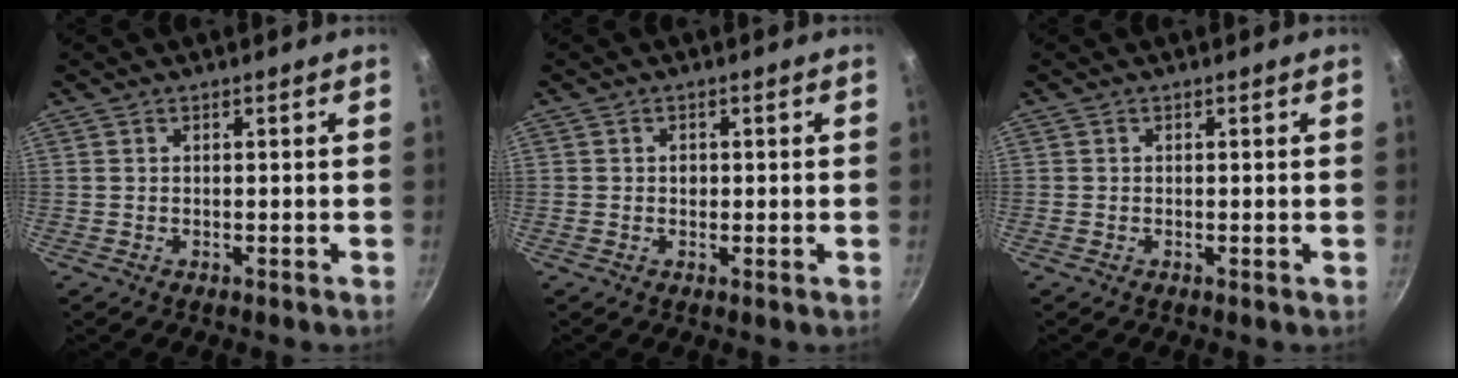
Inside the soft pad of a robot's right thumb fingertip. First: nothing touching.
{"total": 1.3, "force": [0.0, 1.2, 0.6], "torque": [-0.002, 0.002, -0.002]}
{"total": 0.0}